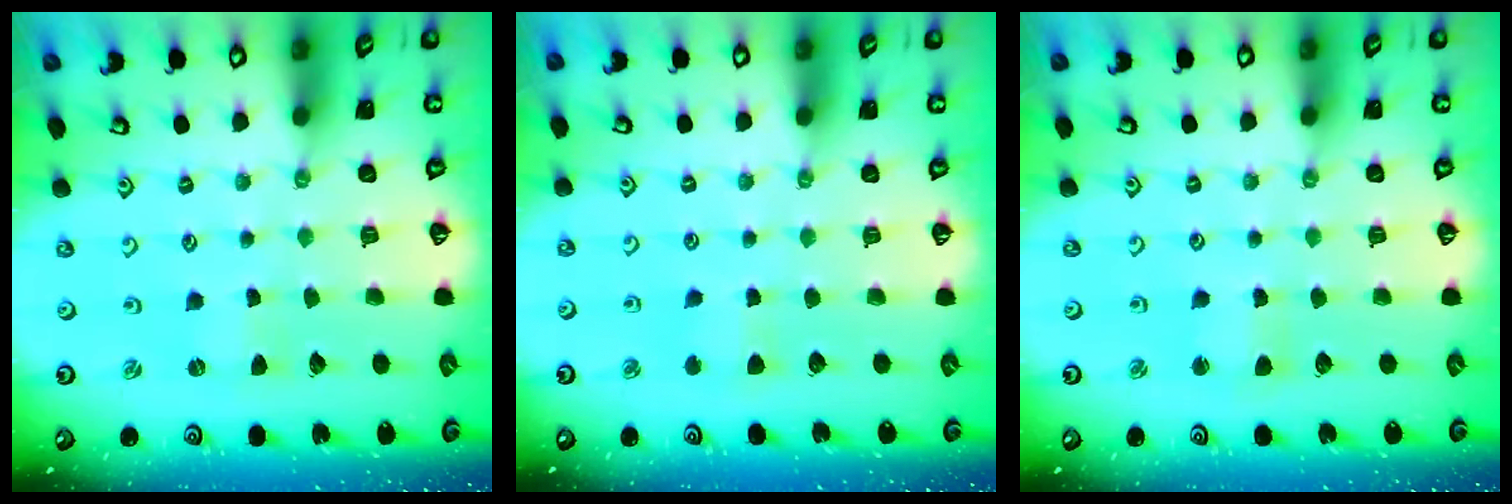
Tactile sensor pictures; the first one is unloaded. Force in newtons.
{"total": 2.7, "press": 2.6, "slide": 0.8}
{"total": 2.7, "press": 2.7, "slide": 0.2}